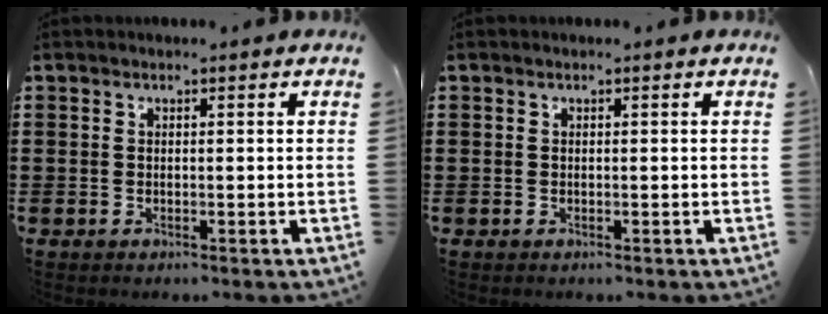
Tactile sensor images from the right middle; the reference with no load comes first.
{"total": 0.0}